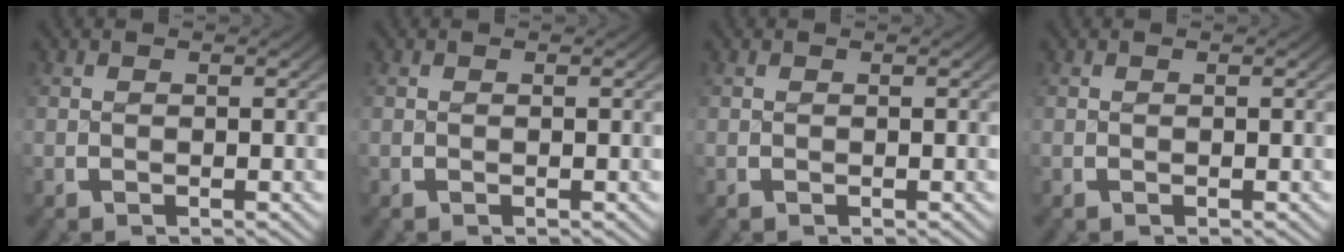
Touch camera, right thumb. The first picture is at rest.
{"total": 0.0}
{"total": 0.0}
{"total": 0.0}